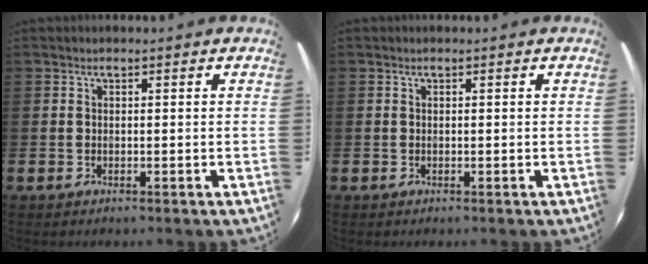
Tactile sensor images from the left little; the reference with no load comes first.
{"total": 0.0}